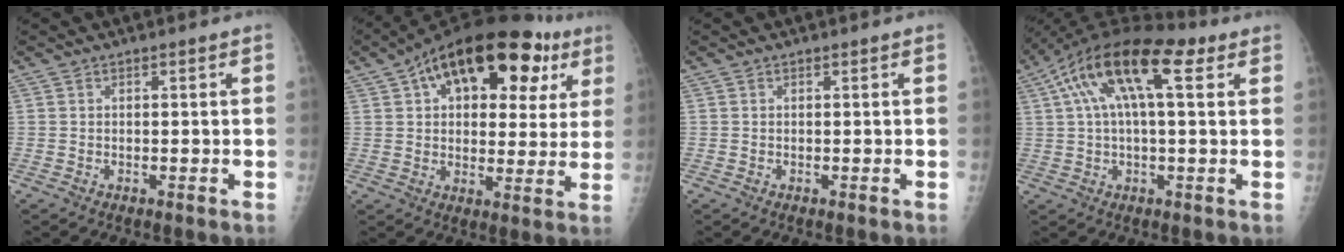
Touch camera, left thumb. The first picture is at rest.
{"total": 23.1, "force": [10.1, 12.3, 16.8], "torque": [-0.210, 0.018, 0.143]}
{"total": 0.0}
{"total": 14.6, "force": [5.4, 5.4, 12.5], "torque": [-0.221, 0.036, 0.086]}